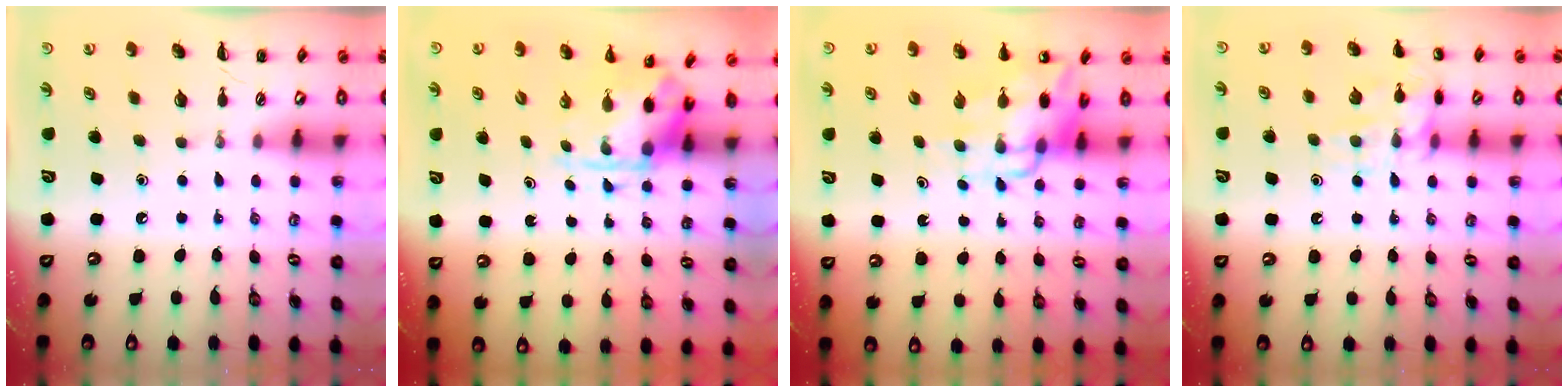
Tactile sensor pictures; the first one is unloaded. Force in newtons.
{"total": 3.7, "press": 3.6, "slide": 0.9}
{"total": 11.0, "press": 10.5, "slide": 3.4}
{"total": 13.3, "press": 13.3, "slide": 0.9}